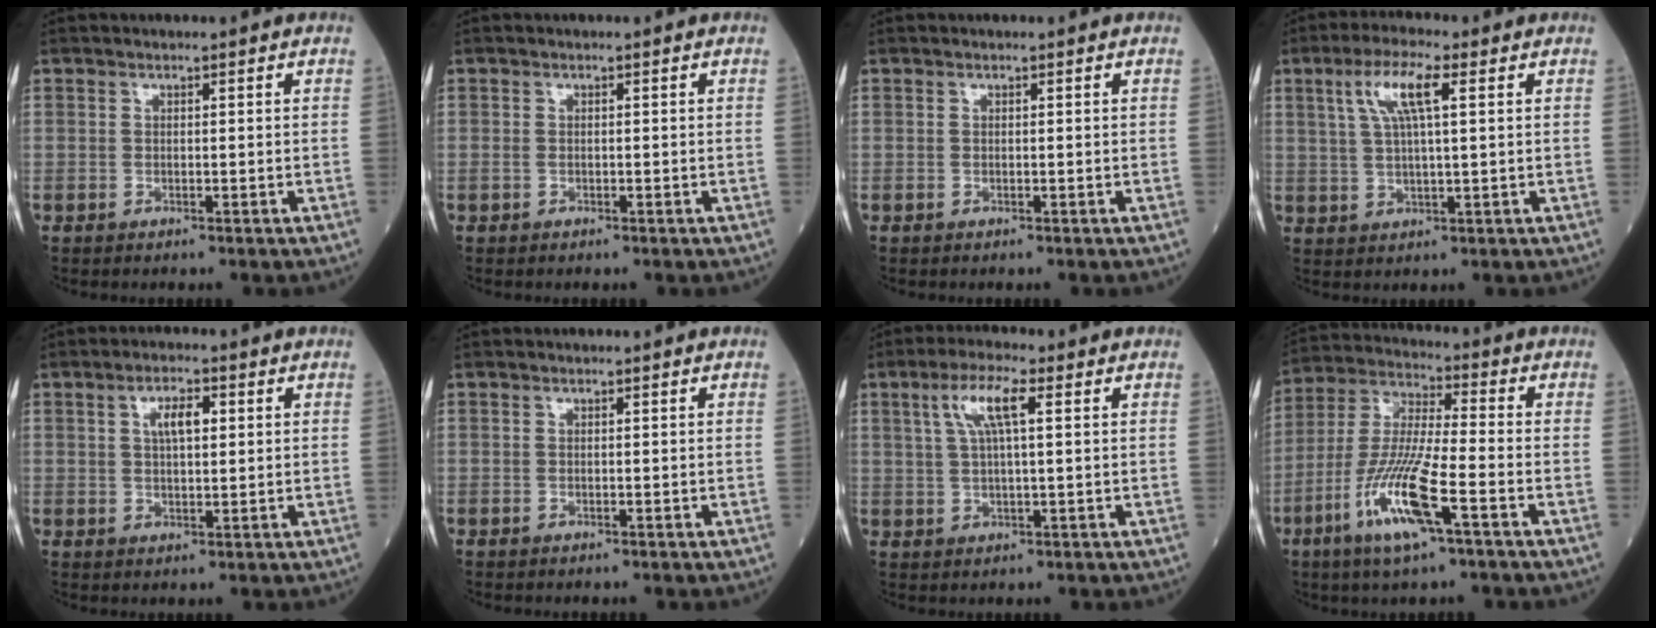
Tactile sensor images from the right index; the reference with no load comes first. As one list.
[{"total": 0.6, "force": [-0.2, 0.3, 0.4], "torque": [-0.013, 0.000, -0.003]}, {"total": 0.0}, {"total": 7.1, "force": [2.8, 1.0, 6.5], "torque": [-0.133, 0.014, 0.054]}, {"total": 4.3, "force": [1.3, 1.5, 3.8], "torque": [-0.067, 0.006, 0.022]}, {"total": 0.0}, {"total": 6.3, "force": [2.3, 0.9, 5.8], "torque": [-0.118, 0.014, 0.046]}, {"total": 13.4, "force": [-5.9, 1.2, 12.0], "torque": [-0.251, -0.014, -0.113]}]